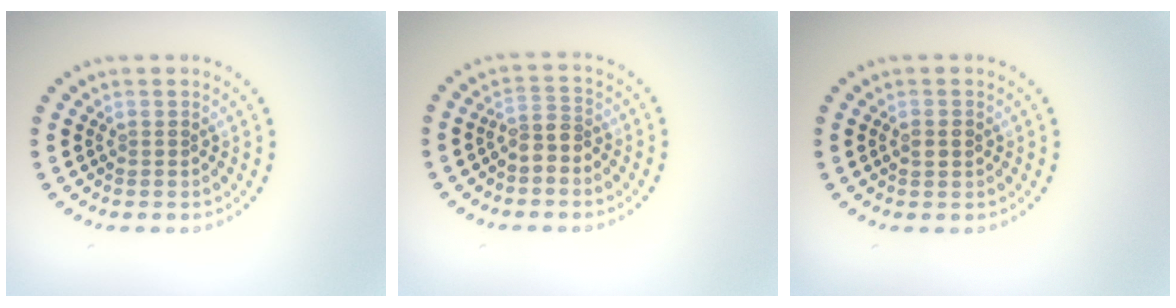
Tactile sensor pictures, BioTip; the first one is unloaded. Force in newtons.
{"total": 2.2, "press": 1.8, "slide": 1.2}
{"total": 1.5, "press": 1.5, "slide": 0.1}